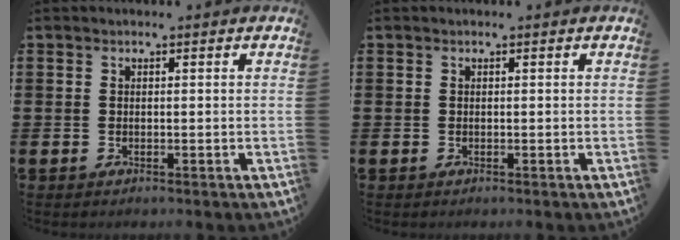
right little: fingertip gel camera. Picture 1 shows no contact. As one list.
[{"total": 0.0}]